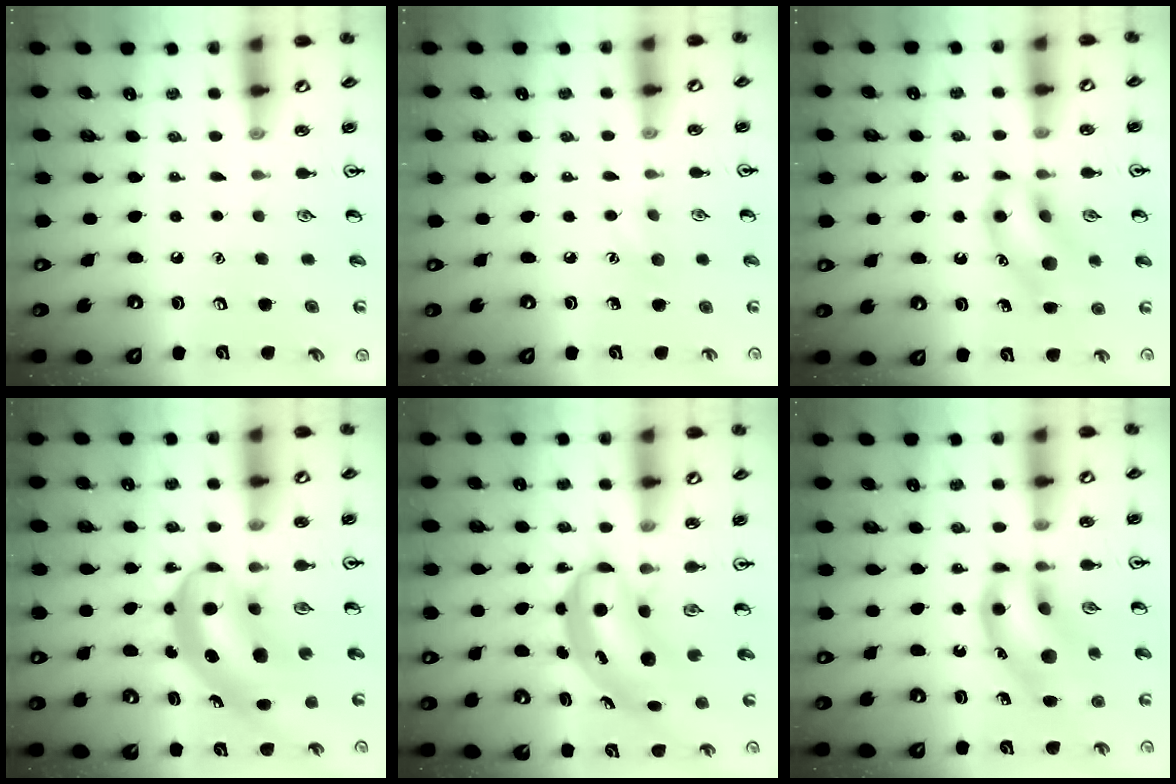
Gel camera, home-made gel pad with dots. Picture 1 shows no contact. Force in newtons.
{"total": 6.5, "press": 6.2, "slide": 2.0}
{"total": 13.4, "press": 13.3, "slide": 2.1}
{"total": 9.9, "press": 9.4, "slide": 3.1}
{"total": 6.3, "press": 6.0, "slide": 1.8}
{"total": 14.9, "press": 14.7, "slide": 2.4}